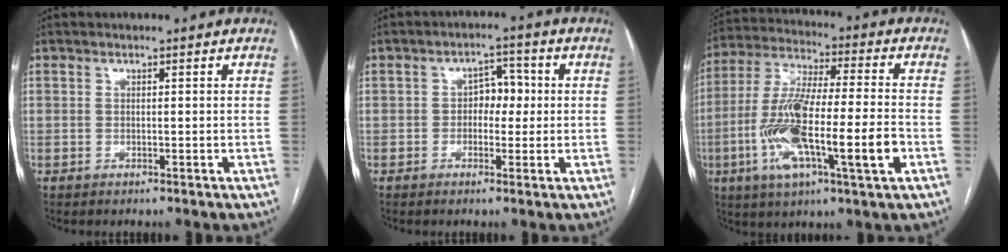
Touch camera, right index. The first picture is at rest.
{"total": 4.1, "force": [0.0, 2.7, 3.1], "torque": [-0.040, 0.018, -0.003]}
{"total": 17.9, "force": [-5.0, 2.3, 17.1], "torque": [-0.335, -0.007, -0.087]}